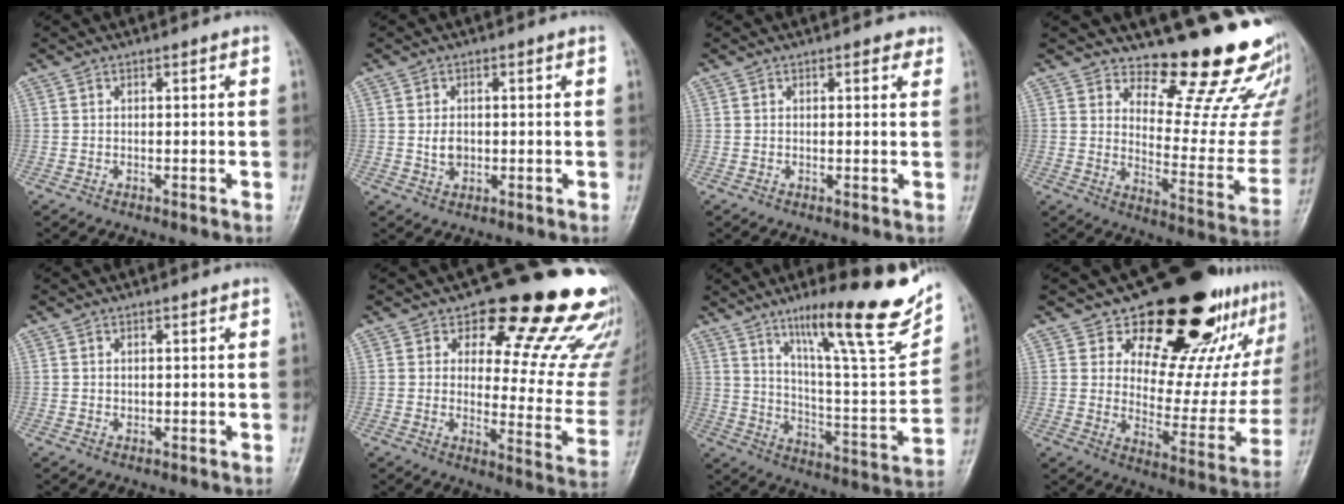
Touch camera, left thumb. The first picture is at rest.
{"total": 2.8, "force": [0.0, 2.1, 1.9], "torque": [-0.025, -0.001, 0.002]}
{"total": 1.8, "force": [1.1, 0.9, 1.0], "torque": [0.000, -0.003, 0.010]}
{"total": 18.9, "force": [16.6, 5.1, 7.6], "torque": [-0.046, -0.176, 0.208]}
{"total": 0.6, "force": [0.3, 0.5, 0.3], "torque": [0.001, -0.001, 0.004]}
{"total": 21.6, "force": [15.9, 8.5, 11.8], "torque": [-0.091, -0.107, 0.190]}
{"total": 22.7, "force": [14.3, 4.1, 17.2], "torque": [-0.231, -0.062, 0.229]}
{"total": 25.4, "force": [16.6, 11.7, 15.2], "torque": [-0.156, -0.093, 0.235]}